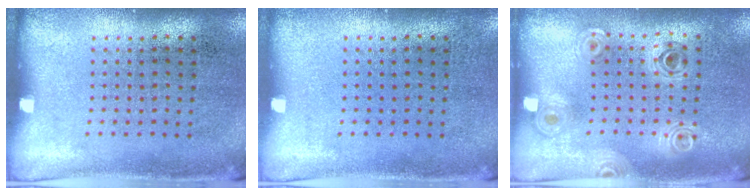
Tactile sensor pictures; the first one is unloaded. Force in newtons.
{"total": 0.0}
{"total": 0.9, "press": 0.9, "slide": 0.1}